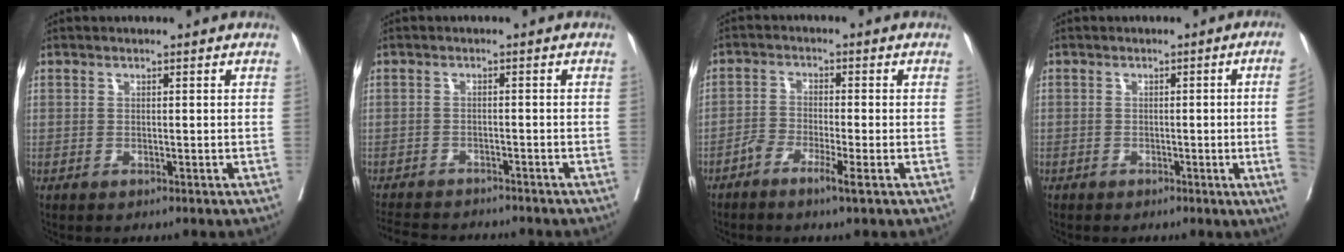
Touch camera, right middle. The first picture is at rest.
{"total": 9.9, "force": [-9.1, 2.1, 3.2], "torque": [-0.059, -0.007, -0.127]}
{"total": 3.8, "force": [-2.4, 0.2, 3.0], "torque": [-0.059, -0.002, -0.051]}
{"total": 5.5, "force": [-0.9, -1.8, 5.1], "torque": [-0.051, -0.011, -0.015]}